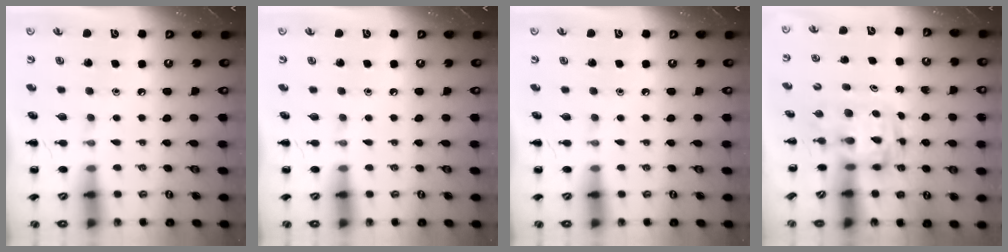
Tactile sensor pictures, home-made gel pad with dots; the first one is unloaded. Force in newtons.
{"total": 0.0}
{"total": 0.0}
{"total": 2.9, "press": 2.9, "slide": 0.5}